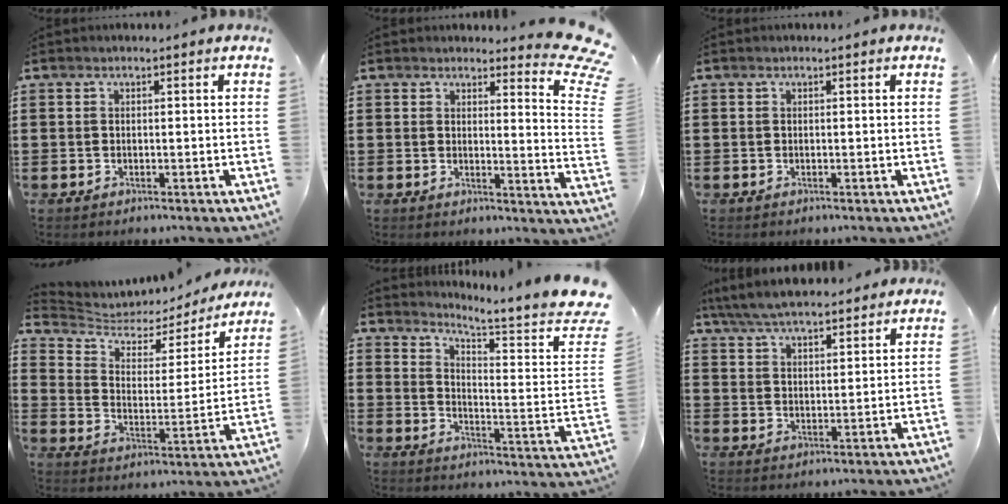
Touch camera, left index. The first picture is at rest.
{"total": 5.9, "force": [4.8, 0.7, 3.4], "torque": [-0.044, -0.035, 0.079]}
{"total": 0.0}
{"total": 4.3, "force": [3.4, 2.2, 1.2], "torque": [-0.050, -0.025, 0.052]}
{"total": 4.8, "force": [4.2, -1.0, 2.3], "torque": [-0.061, -0.052, 0.063]}
{"total": 6.3, "force": [5.9, 1.0, 1.9], "torque": [-0.059, -0.017, 0.108]}